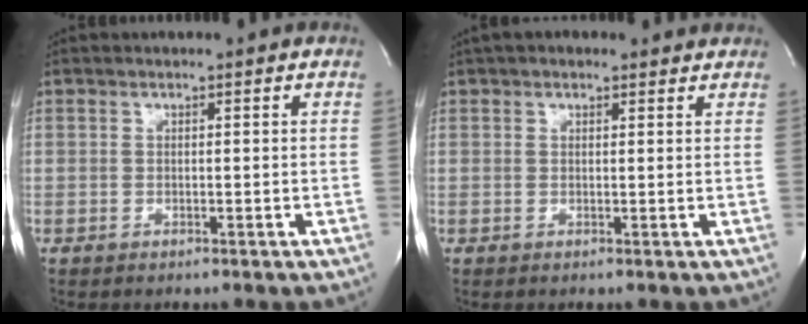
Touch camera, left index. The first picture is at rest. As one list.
[{"total": 3.7, "force": [2.8, 1.8, 1.7], "torque": [-0.021, 0.027, 0.037]}]